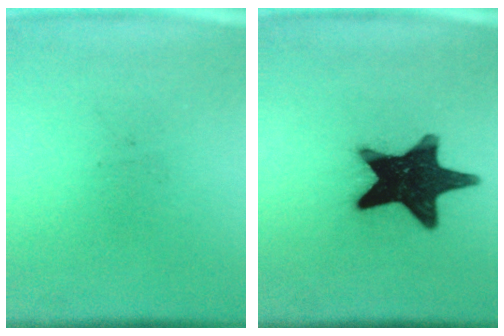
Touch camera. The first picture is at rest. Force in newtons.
{"total": 19.1}